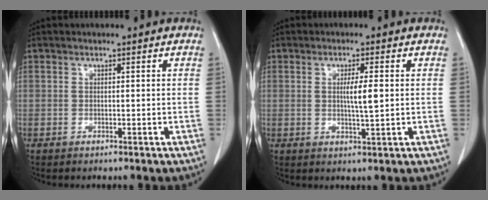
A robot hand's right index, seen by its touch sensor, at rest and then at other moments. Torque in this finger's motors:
{"motor_torque": [0.43, -0.06, 0.25, 0.09]}